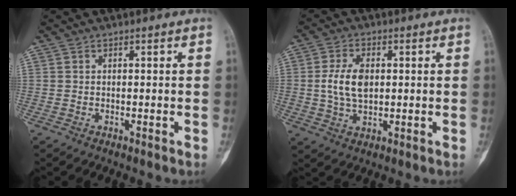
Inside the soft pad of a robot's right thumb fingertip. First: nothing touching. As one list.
[{"total": 7.4, "force": [0.6, 4.4, 5.9], "torque": [-0.113, 0.002, 0.012]}]